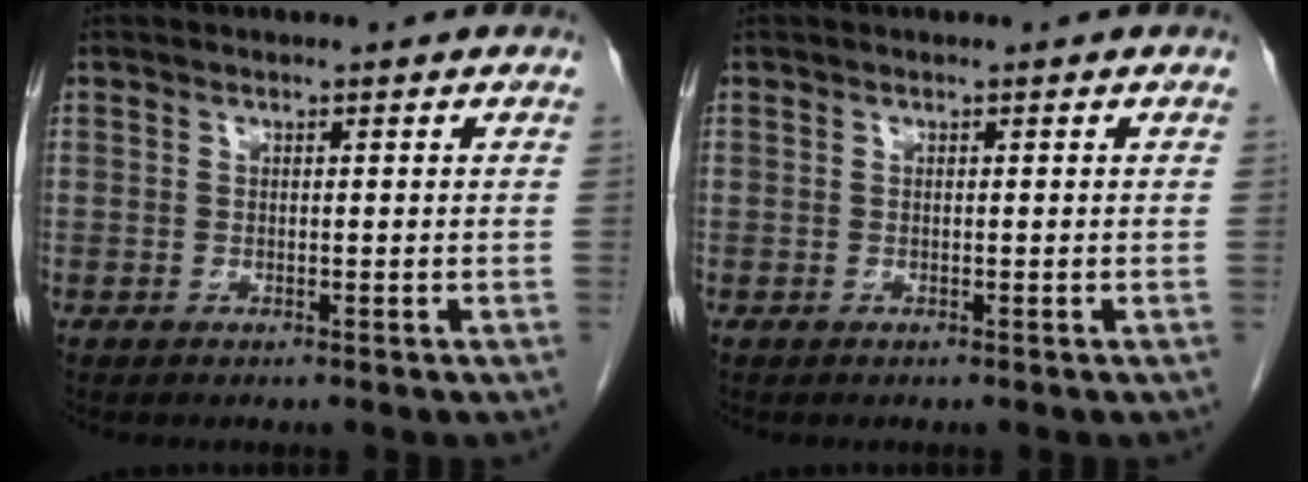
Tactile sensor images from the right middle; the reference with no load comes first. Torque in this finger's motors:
{"motor_torque": [0.87, -0.62, 0.02, 0.01]}